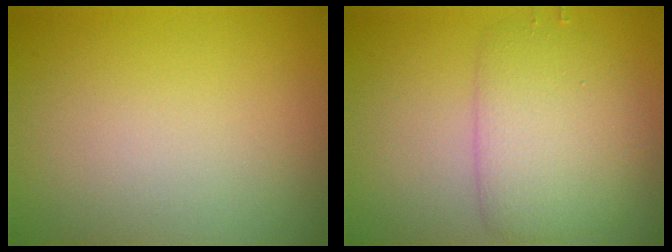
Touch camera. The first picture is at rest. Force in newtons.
{"total": 4.7, "press": 4.7, "slide": 0.2}